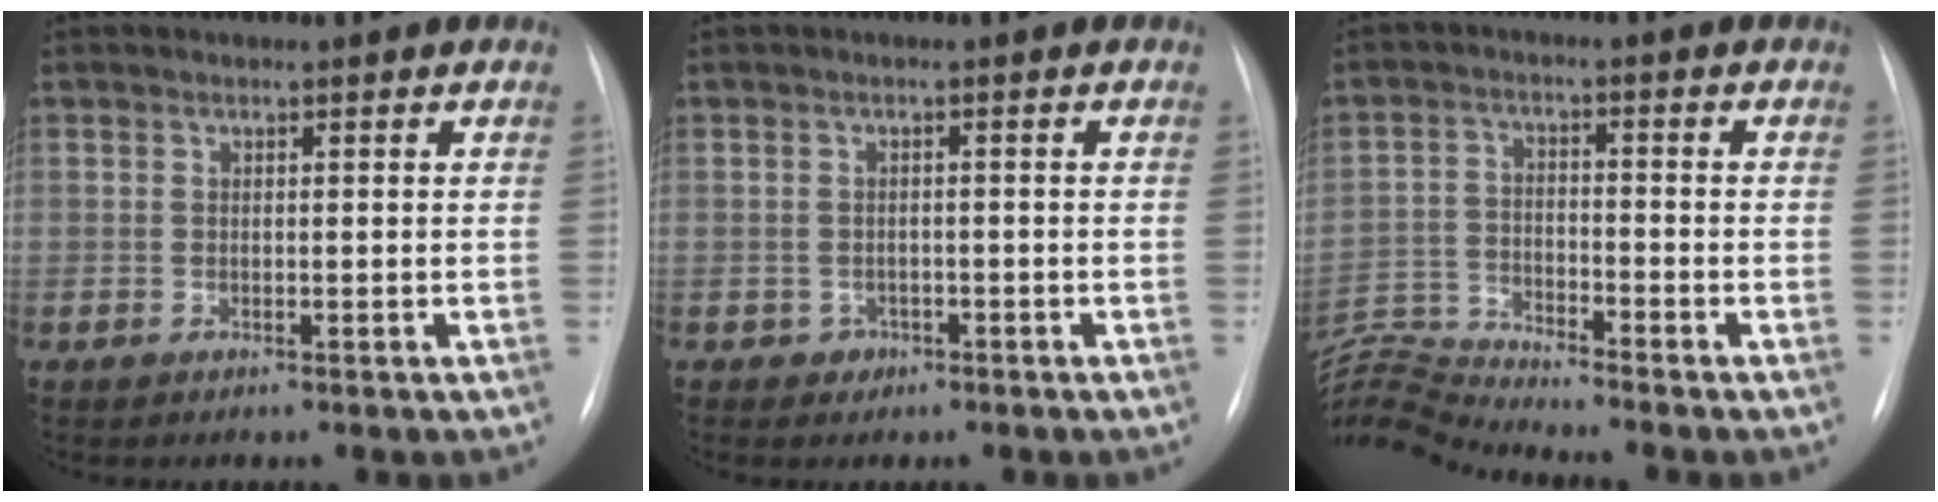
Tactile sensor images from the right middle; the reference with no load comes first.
{"total": 1.3, "force": [-0.7, 1.1, 0.1], "torque": [0.002, 0.005, -0.010]}
{"total": 9.3, "force": [-9.0, -2.5, 0.4], "torque": [-0.019, 0.002, -0.173]}